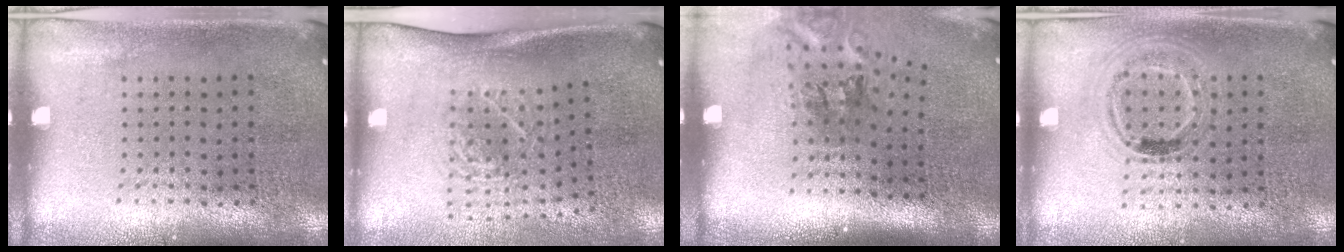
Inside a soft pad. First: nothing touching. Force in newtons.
{"total": 1.9, "press": 1.3, "slide": 1.4}
{"total": 2.2, "press": 1.3, "slide": 1.7}
{"total": 0.9, "press": 0.9, "slide": 0.3}